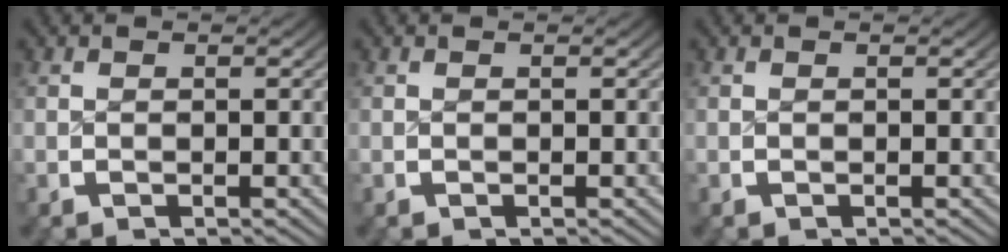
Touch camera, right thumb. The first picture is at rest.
{"total": 0.0}
{"total": 0.0}